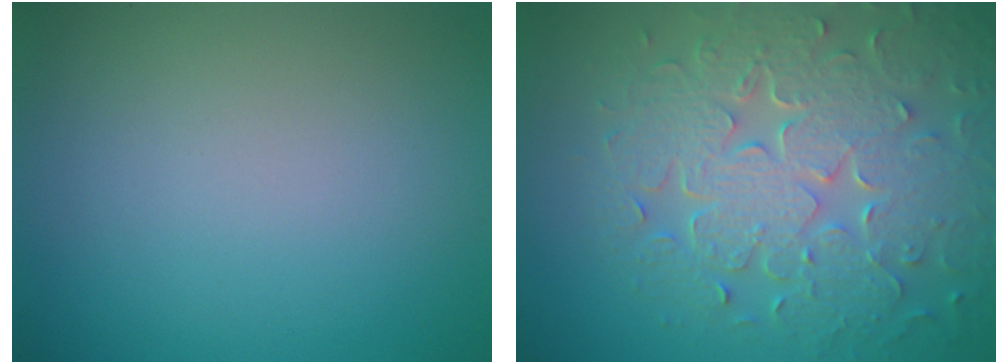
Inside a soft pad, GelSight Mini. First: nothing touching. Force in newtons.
{"total": 8.7, "press": 6.2, "slide": 6.1}